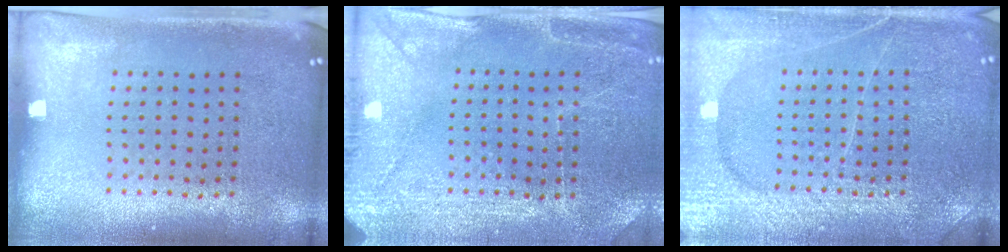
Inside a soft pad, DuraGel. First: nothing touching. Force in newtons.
{"total": 2.9, "press": 2.9, "slide": 0.2}
{"total": 5.8, "press": 5.7, "slide": 0.8}